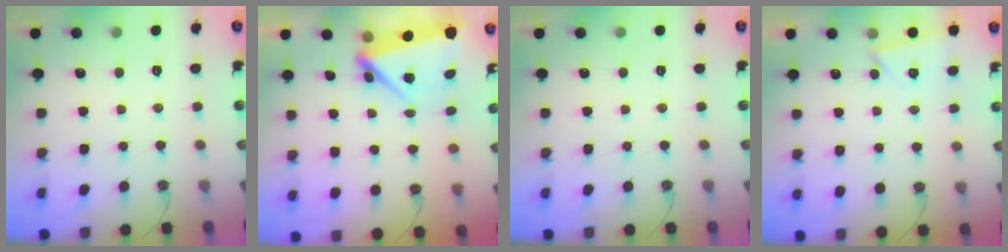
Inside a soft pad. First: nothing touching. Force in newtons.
{"total": 6.0, "press": 5.1, "slide": 3.1}
{"total": 0.0}
{"total": 3.0, "press": 2.9, "slide": 0.5}